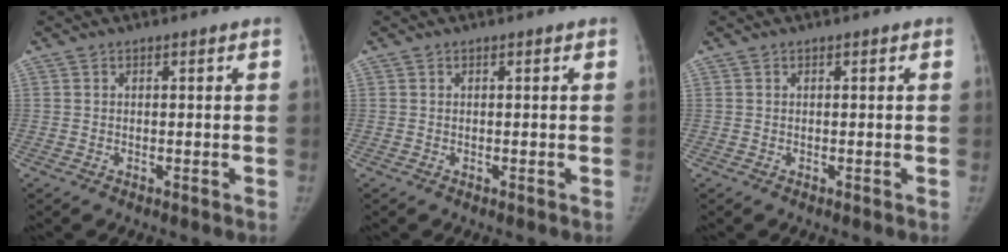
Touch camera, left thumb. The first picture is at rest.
{"total": 0.0}
{"total": 0.0}